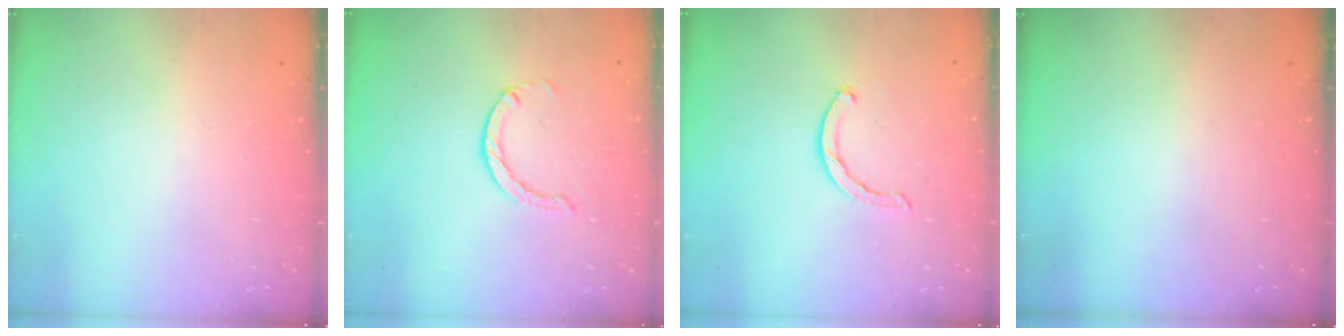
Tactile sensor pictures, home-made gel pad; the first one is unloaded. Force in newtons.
{"total": 1.2, "press": 1.2, "slide": 0.2}
{"total": 1.8, "press": 1.8, "slide": 0.4}
{"total": 0.0}